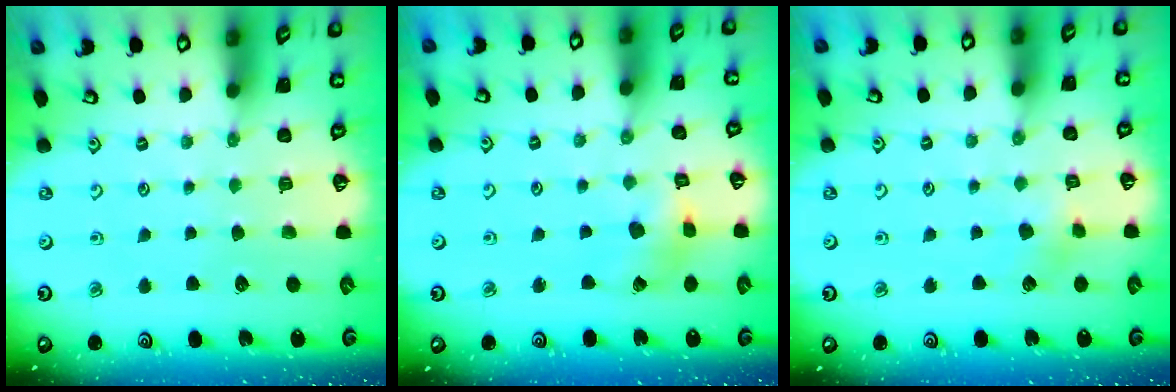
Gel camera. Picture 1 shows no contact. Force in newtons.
{"total": 5.1, "press": 5.1, "slide": 0.4}
{"total": 4.7, "press": 4.7, "slide": 0.4}